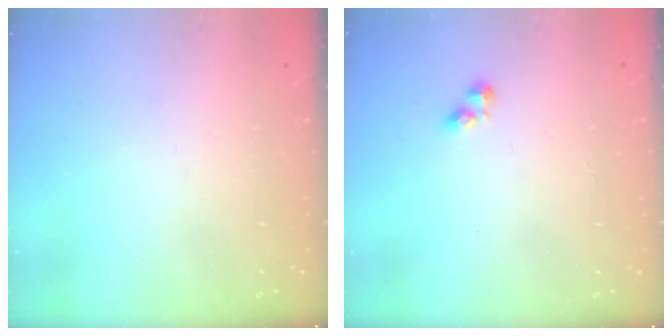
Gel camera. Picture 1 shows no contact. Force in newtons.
{"total": 1.8, "press": 1.7, "slide": 0.3}